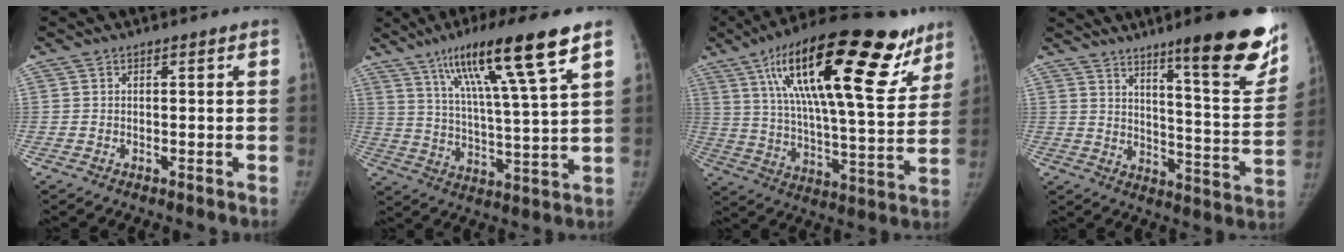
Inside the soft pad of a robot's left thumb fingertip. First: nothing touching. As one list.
[{"total": 17.9, "force": [10.3, 1.4, 14.6], "torque": [-0.243, -0.033, 0.174]}, {"total": 30.2, "force": [15.9, 9.7, 23.8], "torque": [-0.351, -0.027, 0.256]}, {"total": 21.1, "force": [13.6, 3.2, 15.8], "torque": [-0.180, -0.084, 0.197]}]